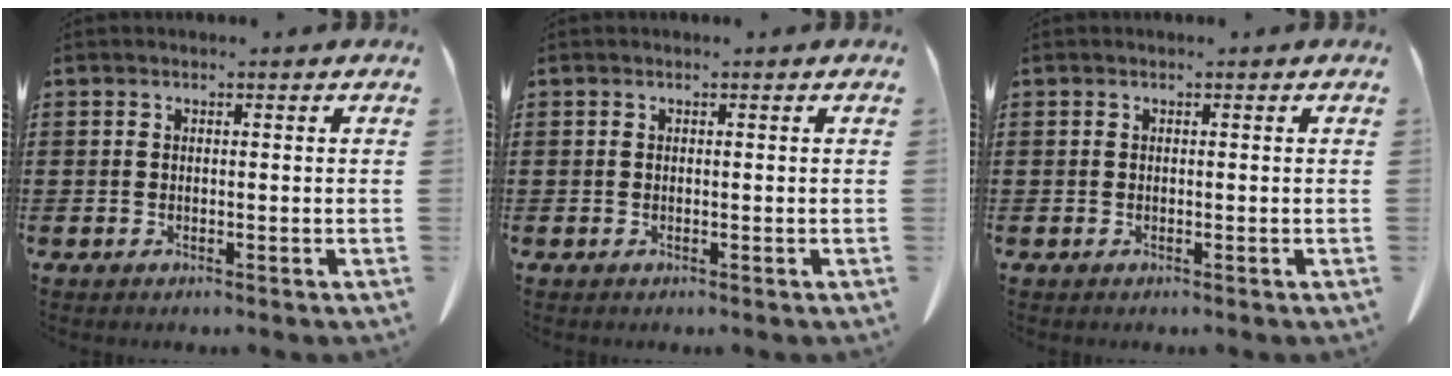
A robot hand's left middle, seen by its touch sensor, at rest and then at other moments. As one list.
[{"total": 0.0}, {"total": 0.0}]